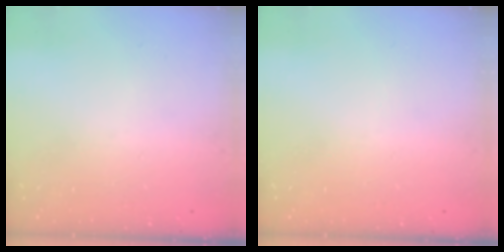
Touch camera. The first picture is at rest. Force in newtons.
{"total": 0.0}